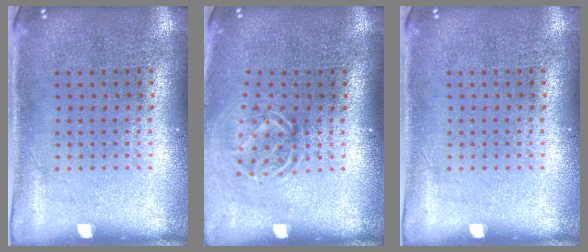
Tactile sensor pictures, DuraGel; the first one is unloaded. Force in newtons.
{"total": 1.7, "press": 1.2, "slide": 1.2}
{"total": 0.0}